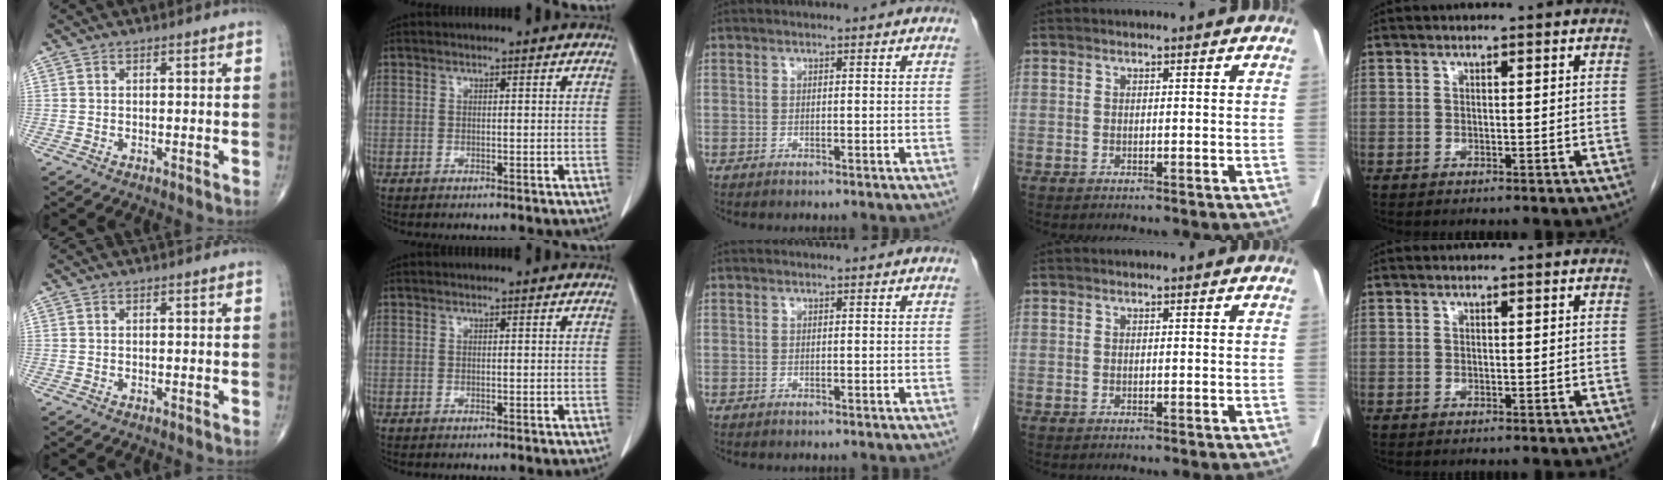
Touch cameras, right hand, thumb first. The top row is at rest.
{}